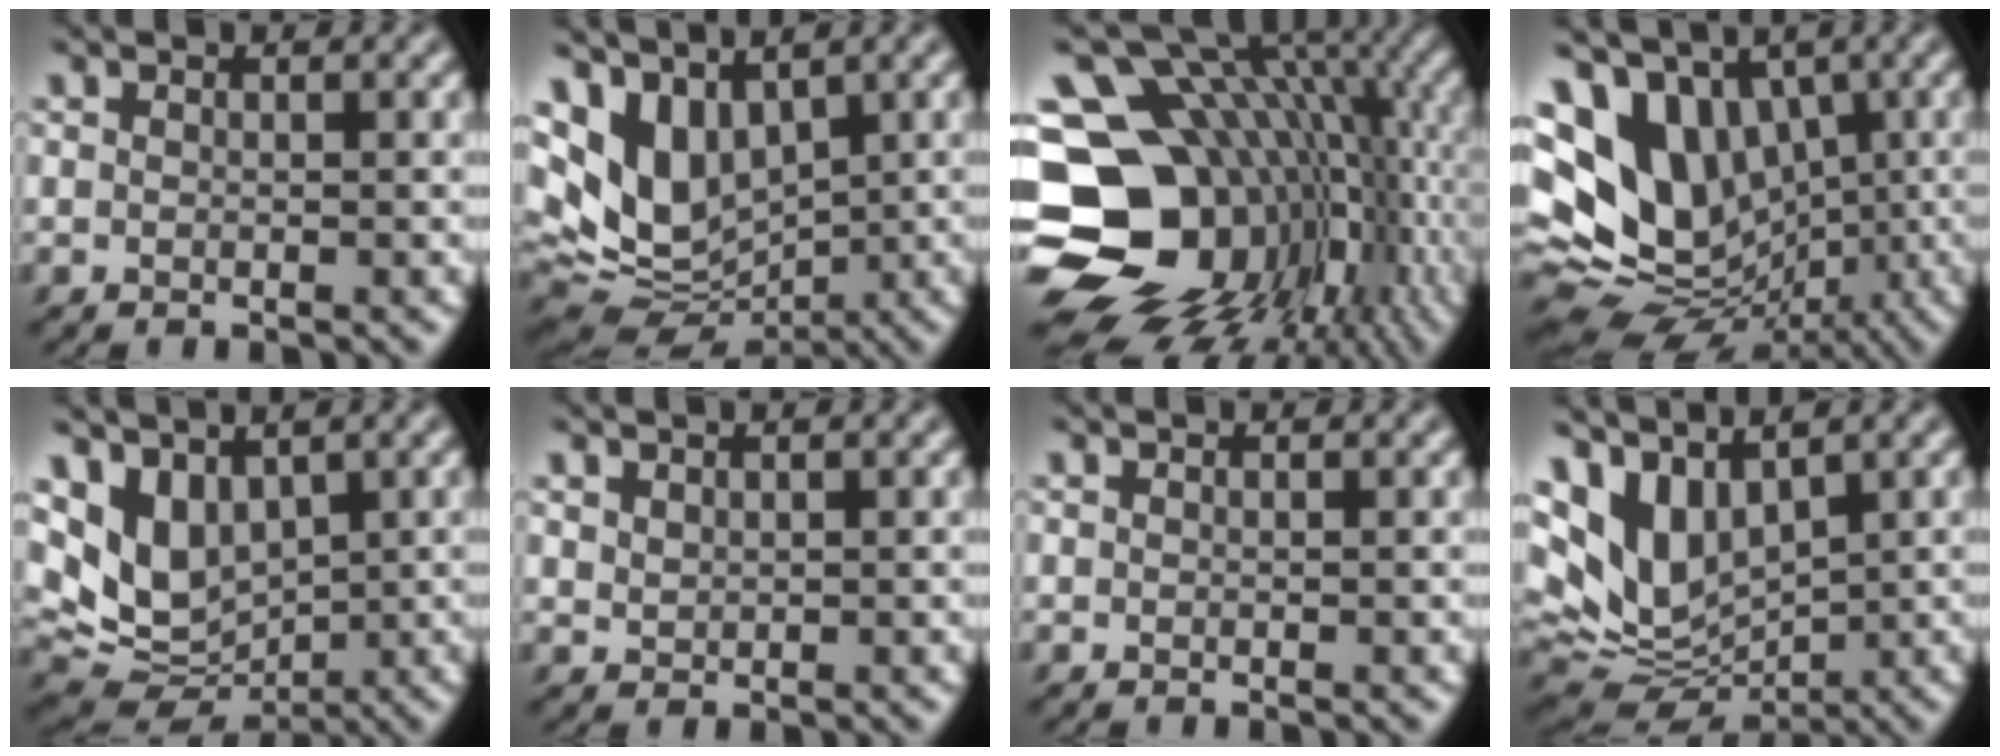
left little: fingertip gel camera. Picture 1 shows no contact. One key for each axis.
{"total": 8.4, "fx": 2.3, "fy": 5.5, "fz": 5.9, "tx": -0.121, "ty": -0.006, "tz": 0.059}
{"total": 19.1, "fx": -3.6, "fy": 14.5, "fz": 11.8, "tx": -0.221, "ty": -0.009, "tz": -0.038}
{"total": 12.3, "fx": 1.8, "fy": 9.5, "fz": 7.7, "tx": -0.151, "ty": -0.009, "tz": 0.041}
{"total": 6.7, "fx": 2.1, "fy": 4.7, "fz": 4.3, "tx": -0.088, "ty": -0.012, "tz": 0.048}
{"total": 0.7, "fx": 0.5, "fy": 0.5, "fz": 0.2, "tx": -0.007, "ty": -0.003, "tz": 0.015}
{"total": 0.0}
{"total": 8.2, "fx": 2.7, "fy": 5.0, "fz": 6.0, "tx": -0.134, "ty": -0.008, "tz": 0.060}